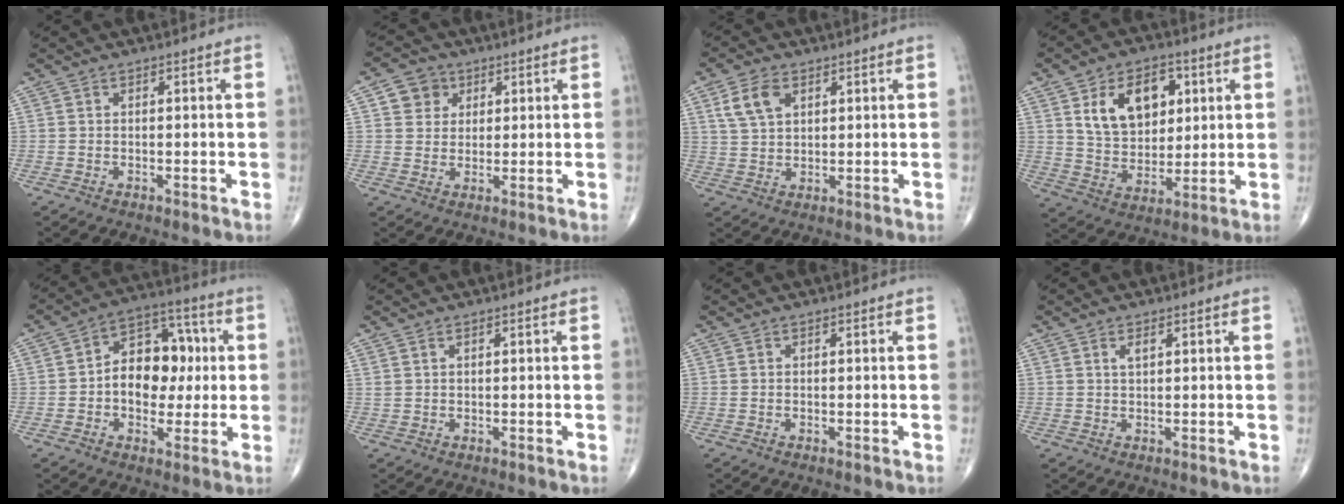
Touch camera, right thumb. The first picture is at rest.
{"total": 5.6, "force": [2.2, 5.0, 1.5], "torque": [0.004, -0.004, 0.033]}
{"total": 6.4, "force": [2.8, 4.0, 4.2], "torque": [-0.073, -0.004, 0.057]}
{"total": 14.1, "force": [4.8, 9.4, 9.4], "torque": [-0.113, -0.015, 0.091]}
{"total": 13.3, "force": [0.2, 9.3, 9.5], "torque": [-0.096, 0.030, -0.001]}
{"total": 0.5, "force": [0.4, 0.2, 0.3], "torque": [-0.008, 0.003, 0.011]}
{"total": 0.0}
{"total": 1.5, "force": [0.7, 0.6, 1.1], "torque": [-0.021, 0.001, 0.014]}